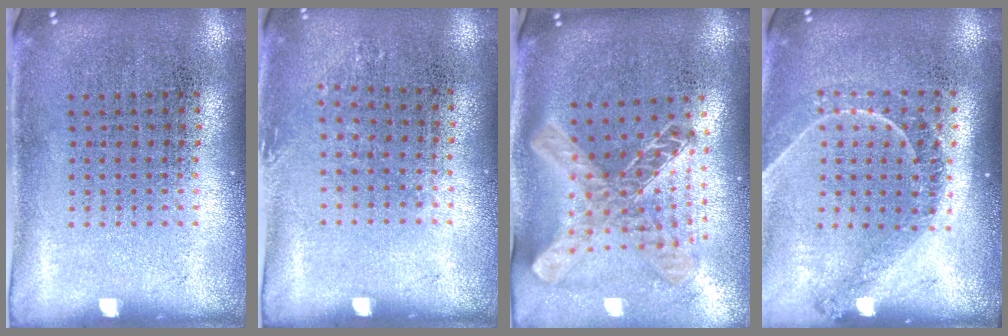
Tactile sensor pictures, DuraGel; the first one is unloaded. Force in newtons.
{"total": 0.7, "press": 0.7, "slide": 0.2}
{"total": 1.8, "press": 1.5, "slide": 0.9}
{"total": 1.3, "press": 1.2, "slide": 0.2}